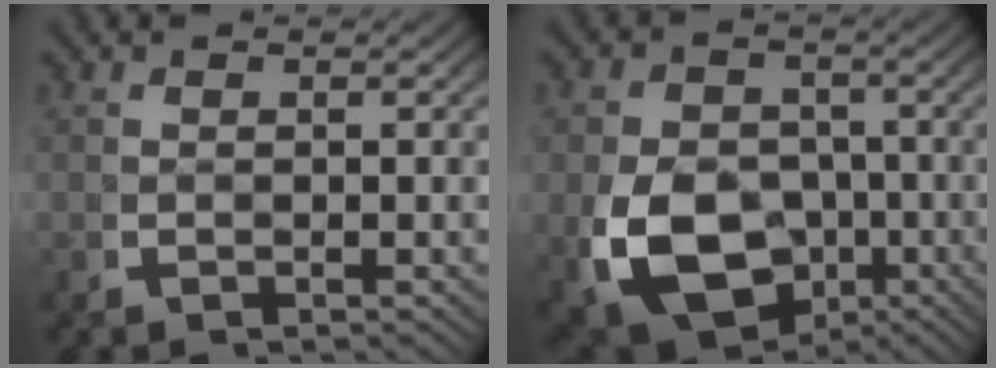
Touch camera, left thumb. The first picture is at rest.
{"total": 11.9, "force": [-3.9, 9.3, 6.3], "torque": [-0.141, -0.062, -0.037]}